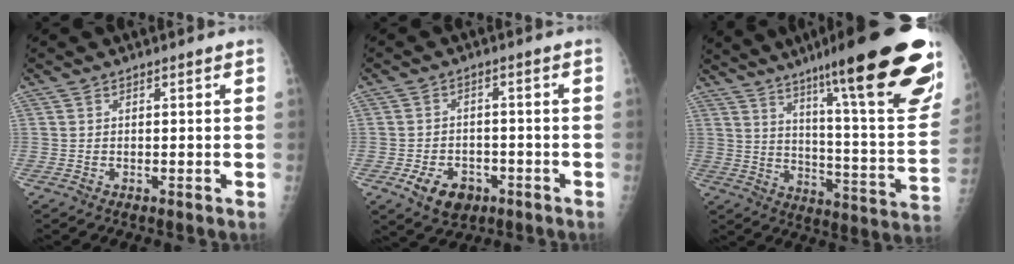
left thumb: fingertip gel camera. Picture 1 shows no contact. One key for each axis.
{"total": 7.4, "fx": -3.5, "fy": 5.2, "fz": 4.0, "tx": -0.054, "ty": 0.020, "tz": -0.049}
{"total": 31.2, "fx": 19.1, "fy": 4.2, "fz": 24.3, "tx": -0.281, "ty": -0.068, "tz": 0.278}